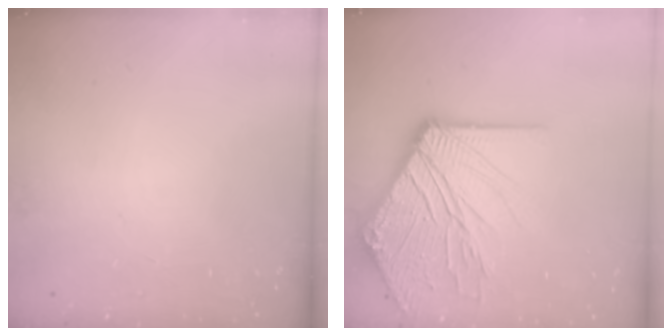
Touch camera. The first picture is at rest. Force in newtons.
{"total": 19.9, "press": 19.8, "slide": 2.6}